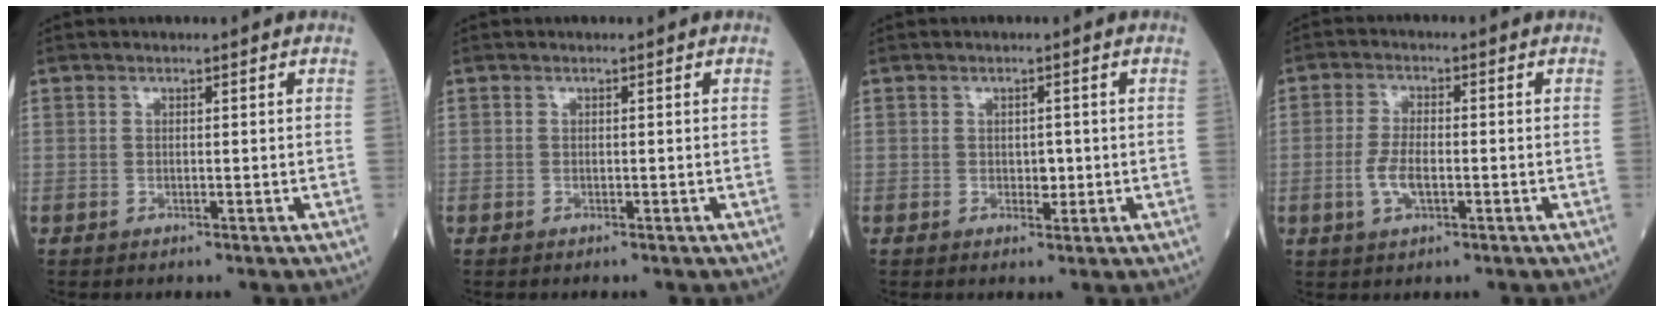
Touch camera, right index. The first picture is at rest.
{"total": 0.0}
{"total": 0.7, "force": [0.0, 0.5, 0.6], "torque": [-0.007, 0.000, -0.001]}
{"total": 4.5, "force": [-1.3, 1.6, 4.0], "torque": [-0.086, -0.001, -0.024]}